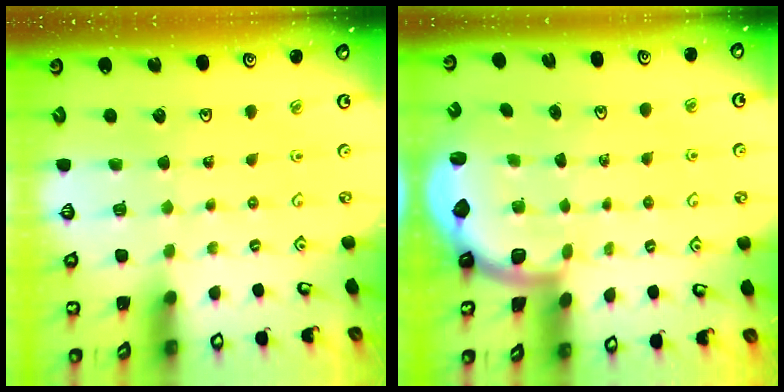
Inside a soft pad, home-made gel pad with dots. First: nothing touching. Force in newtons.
{"total": 1.9, "press": 1.8, "slide": 0.5}